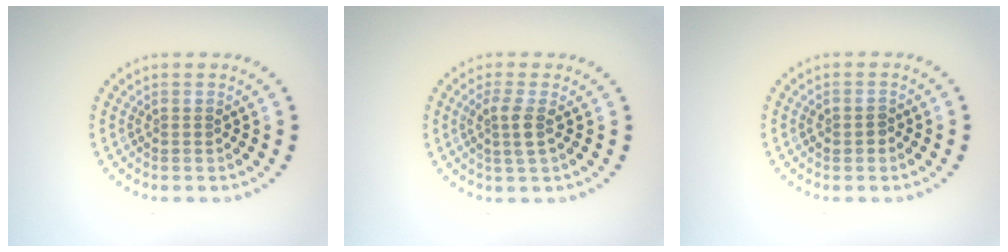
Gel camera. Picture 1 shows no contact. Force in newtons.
{"total": 2.0, "press": 1.7, "slide": 1.0}
{"total": 1.2, "press": 1.2, "slide": 0.1}